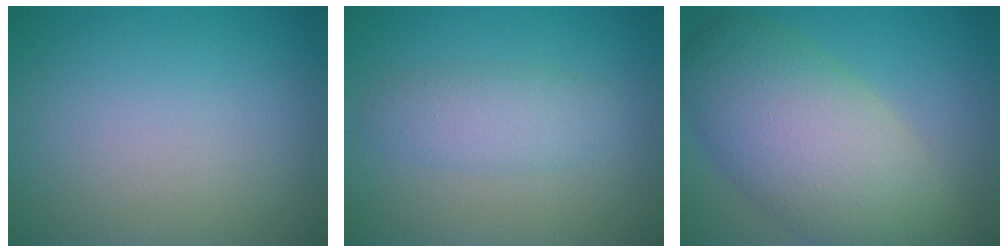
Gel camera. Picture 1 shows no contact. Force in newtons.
{"total": 2.7, "press": 2.7, "slide": 0.1}
{"total": 10.1, "press": 10.0, "slide": 0.9}